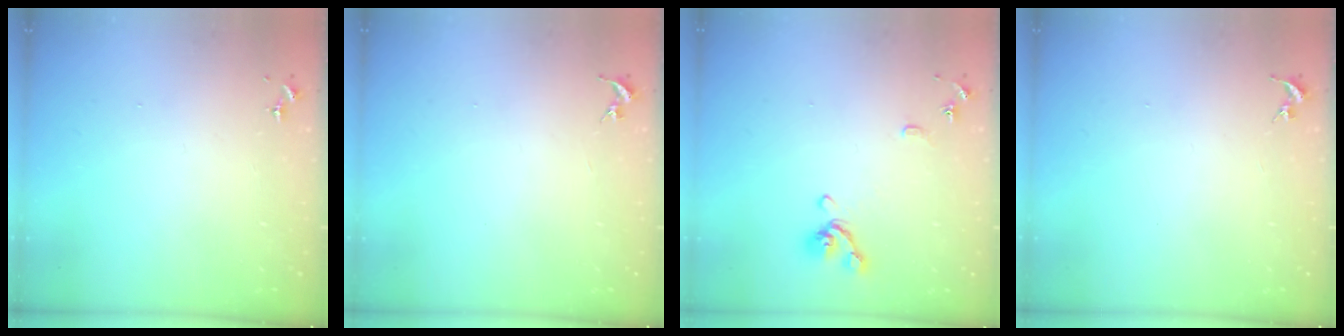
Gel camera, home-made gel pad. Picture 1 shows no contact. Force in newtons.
{"total": 0.0}
{"total": 9.9, "press": 9.8, "slide": 1.3}
{"total": 0.0}